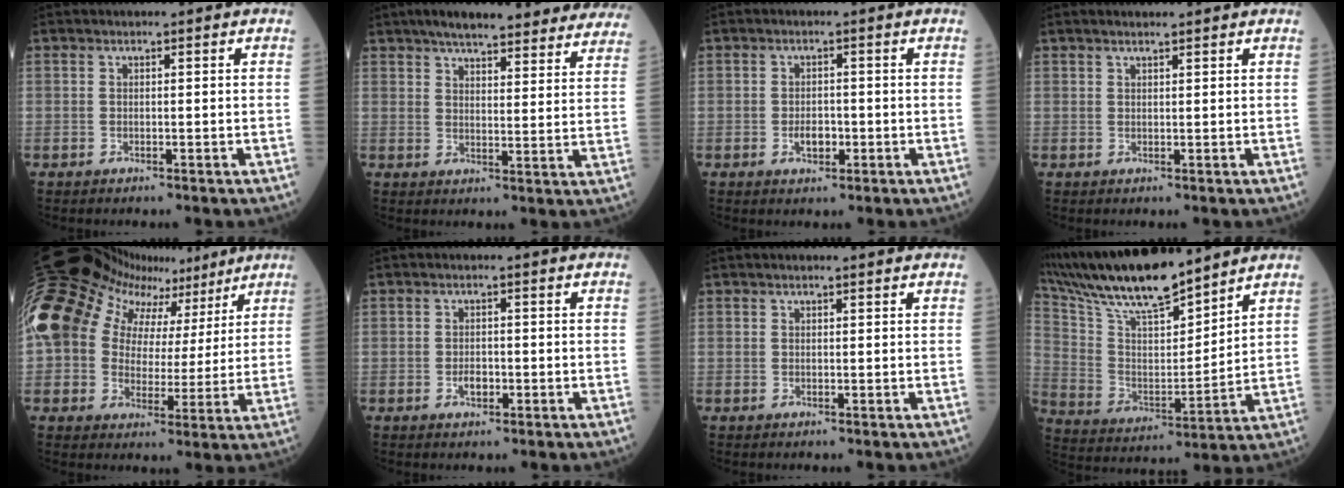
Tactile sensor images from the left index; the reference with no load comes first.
{"total": 24.0, "force": [21.0, 4.8, 10.6], "torque": [-0.137, -0.001, 0.250]}
{"total": 2.3, "force": [-0.8, 1.4, 1.7], "torque": [-0.029, 0.002, -0.010]}
{"total": 2.0, "force": [1.8, 0.0, 0.9], "torque": [-0.013, 0.015, 0.030]}
{"total": 23.2, "force": [12.8, 15.1, 12.1], "torque": [-0.270, 0.104, 0.206]}
{"total": 1.6, "force": [-0.6, 0.9, 1.1], "torque": [-0.019, 0.001, -0.007]}
{"total": 1.3, "force": [1.3, 0.0, 0.4], "torque": [-0.008, 0.010, 0.018]}
{"total": 17.5, "force": [15.5, 2.1, 7.9], "torque": [-0.160, 0.010, 0.289]}